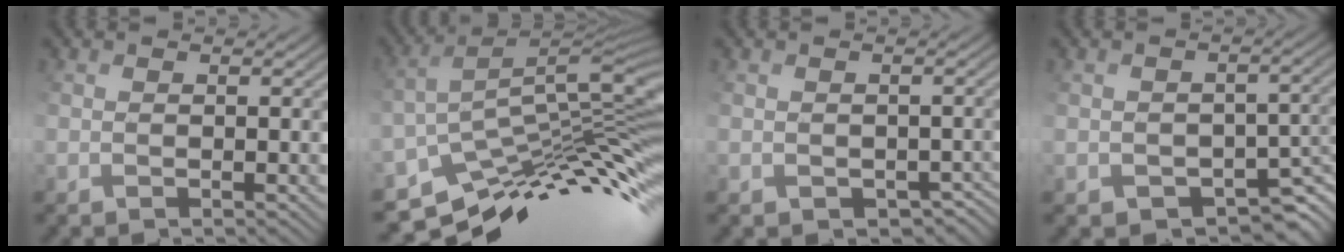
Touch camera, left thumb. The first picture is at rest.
{"total": 13.2, "force": [-7.4, 3.2, 10.4], "torque": [-0.185, 0.006, -0.129]}
{"total": 4.7, "force": [-2.5, 3.7, 1.6], "torque": [-0.020, -0.014, -0.028]}
{"total": 5.7, "force": [-2.8, 4.2, 2.8], "torque": [-0.032, -0.022, -0.036]}